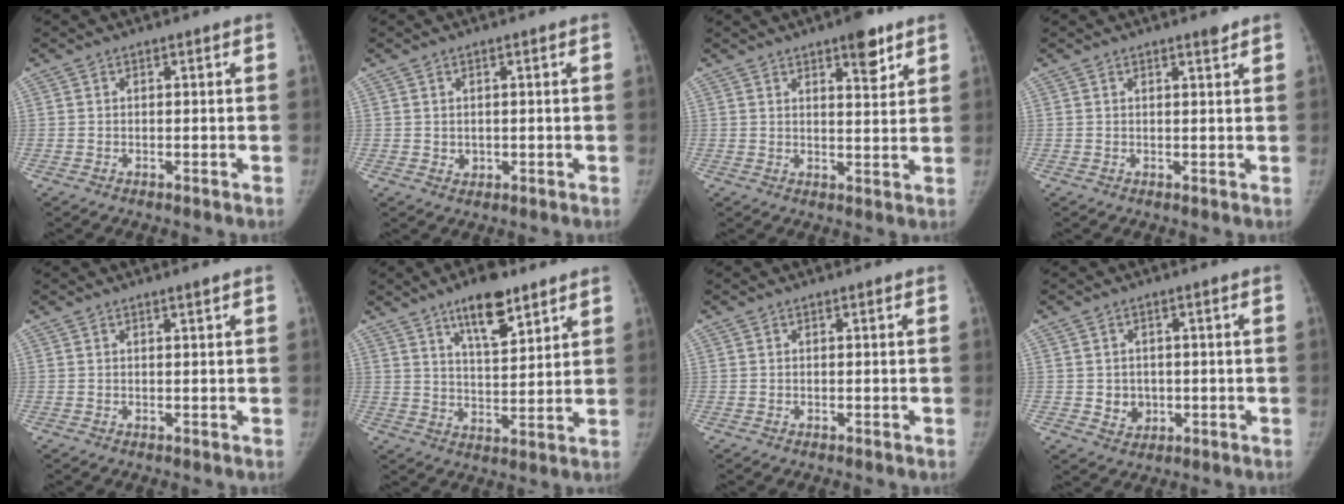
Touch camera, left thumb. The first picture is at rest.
{"total": 1.4, "force": [0.3, 1.1, 0.9], "torque": [-0.008, -0.003, 0.010]}
{"total": 6.4, "force": [4.1, 2.1, 4.4], "torque": [-0.045, -0.024, 0.055]}
{"total": 1.4, "force": [1.1, 0.0, 0.9], "torque": [-0.010, -0.009, 0.018]}
{"total": 0.9, "force": [0.6, -0.1, 0.6], "torque": [-0.013, -0.005, 0.013]}
{"total": 11.1, "force": [7.3, 4.0, 7.5], "torque": [-0.098, -0.044, 0.120]}
{"total": 0.0}
{"total": 4.1, "force": [-0.4, 3.6, 1.9], "torque": [-0.013, 0.001, 0.005]}